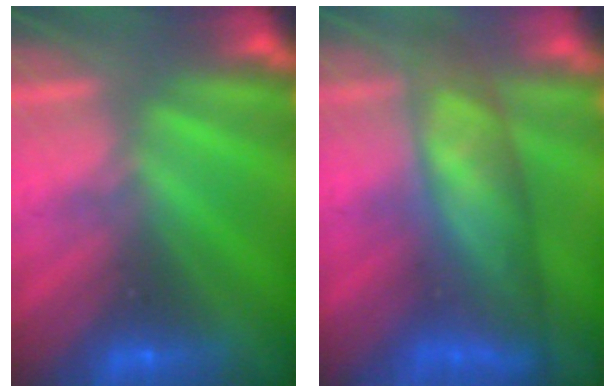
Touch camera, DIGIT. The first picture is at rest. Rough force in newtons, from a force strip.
{"total": 7.9}